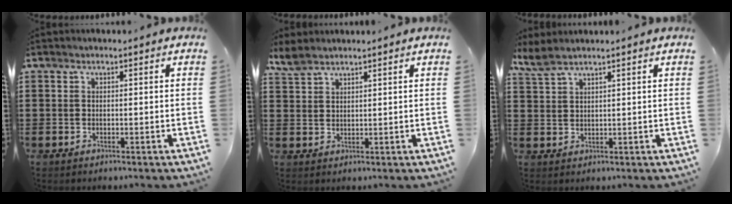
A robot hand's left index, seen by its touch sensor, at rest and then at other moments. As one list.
[{"total": 2.9, "force": [2.5, 0.9, 1.2], "torque": [-0.029, 0.002, 0.049]}, {"total": 2.9, "force": [2.4, 0.5, 1.5], "torque": [-0.037, 0.001, 0.044]}]